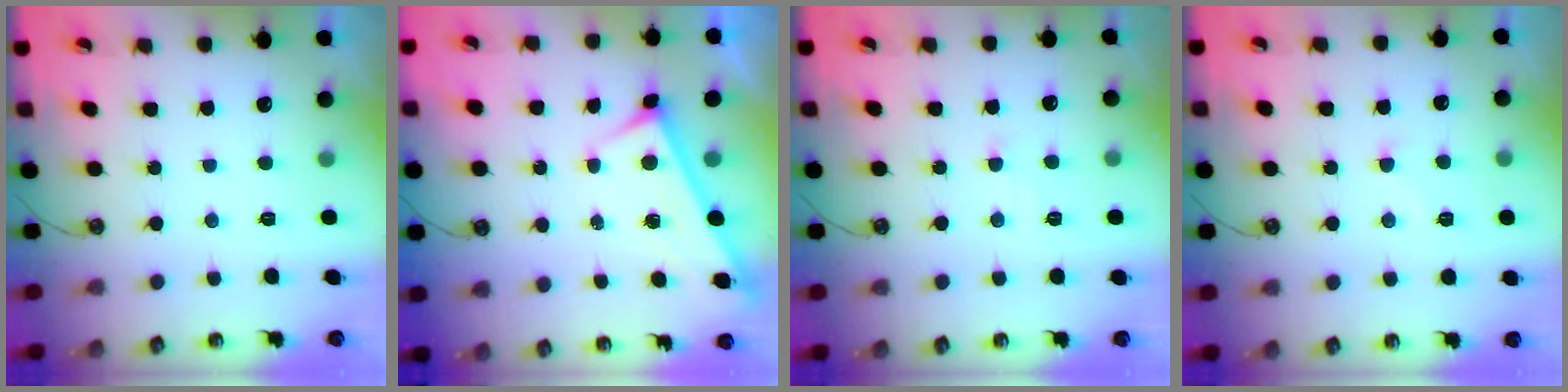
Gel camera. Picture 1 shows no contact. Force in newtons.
{"total": 3.2, "press": 3.2, "slide": 0.3}
{"total": 1.7, "press": 1.6, "slide": 0.5}
{"total": 2.6, "press": 2.5, "slide": 0.6}